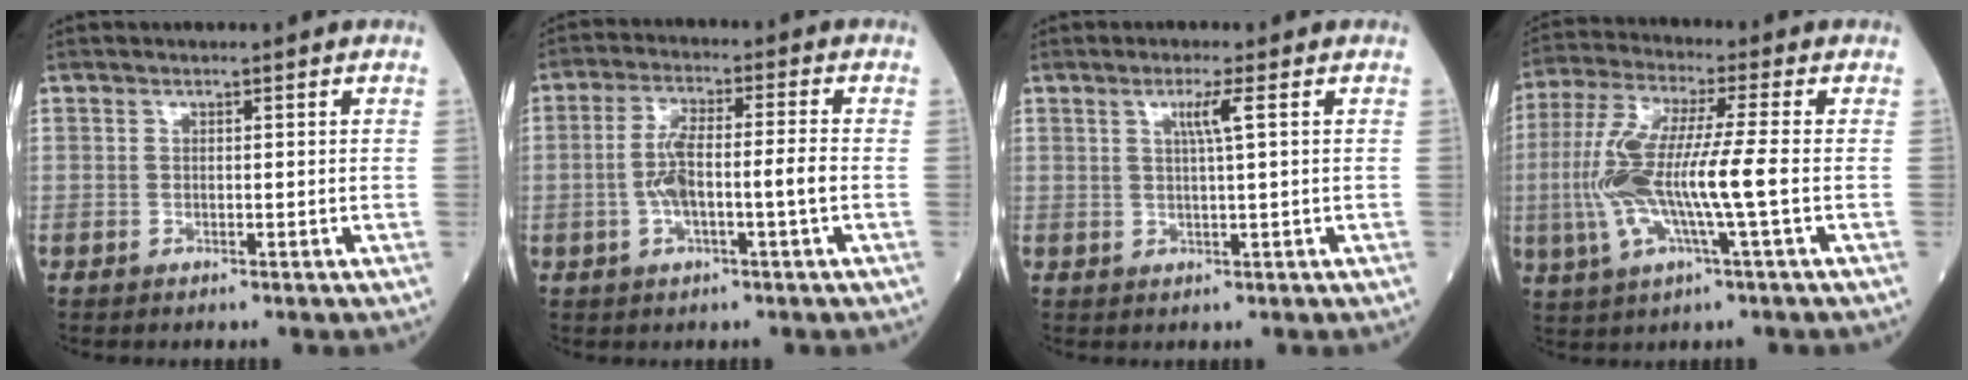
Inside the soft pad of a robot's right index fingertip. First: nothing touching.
{"total": 7.4, "force": [-1.2, 0.9, 7.2], "torque": [-0.147, 0.017, -0.024]}
{"total": 2.9, "force": [1.0, -0.6, 2.6], "torque": [-0.051, -0.001, 0.018]}
{"total": 13.1, "force": [-1.7, 0.8, 13.0], "torque": [-0.278, 0.004, -0.038]}